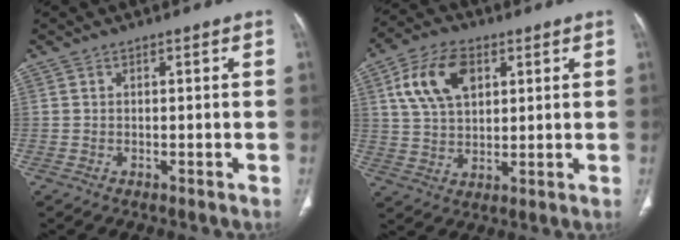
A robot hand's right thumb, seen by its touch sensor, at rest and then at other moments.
{"total": 12.0, "force": [4.4, 7.3, 8.4], "torque": [-0.145, -0.002, 0.083]}